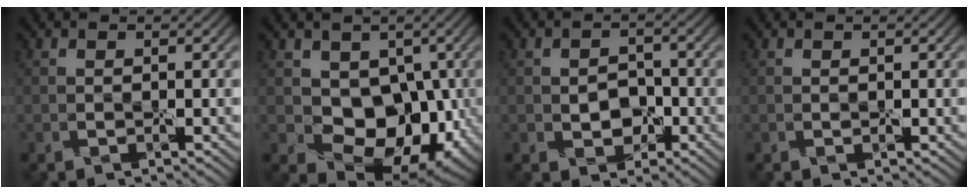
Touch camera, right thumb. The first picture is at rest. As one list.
[{"total": 9.2, "force": [0.0, 7.2, 5.8], "torque": [-0.057, -0.018, 0.000]}, {"total": 1.6, "force": [-0.6, 1.4, 0.4], "torque": [0.000, 0.004, -0.017]}, {"total": 0.0}]